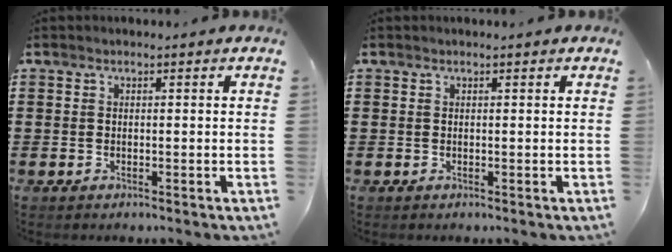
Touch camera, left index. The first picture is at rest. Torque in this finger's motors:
{"motor_torque": [-0.05, 0.00, -0.02, -0.01]}